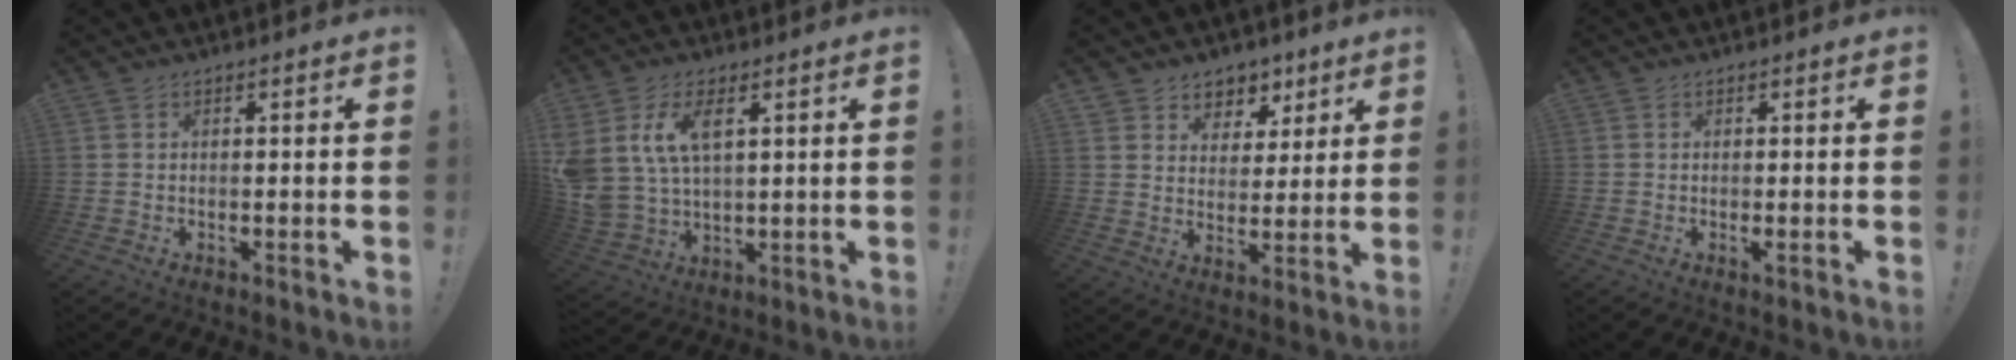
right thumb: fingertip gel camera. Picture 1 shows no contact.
{"total": 11.5, "force": [5.4, 6.6, 7.7], "torque": [-0.173, -0.019, 0.102]}
{"total": 7.3, "force": [4.2, 5.9, 0.6], "torque": [0.001, -0.036, 0.085]}
{"total": 1.0, "force": [0.1, -0.3, 0.9], "torque": [-0.012, -0.005, 0.001]}